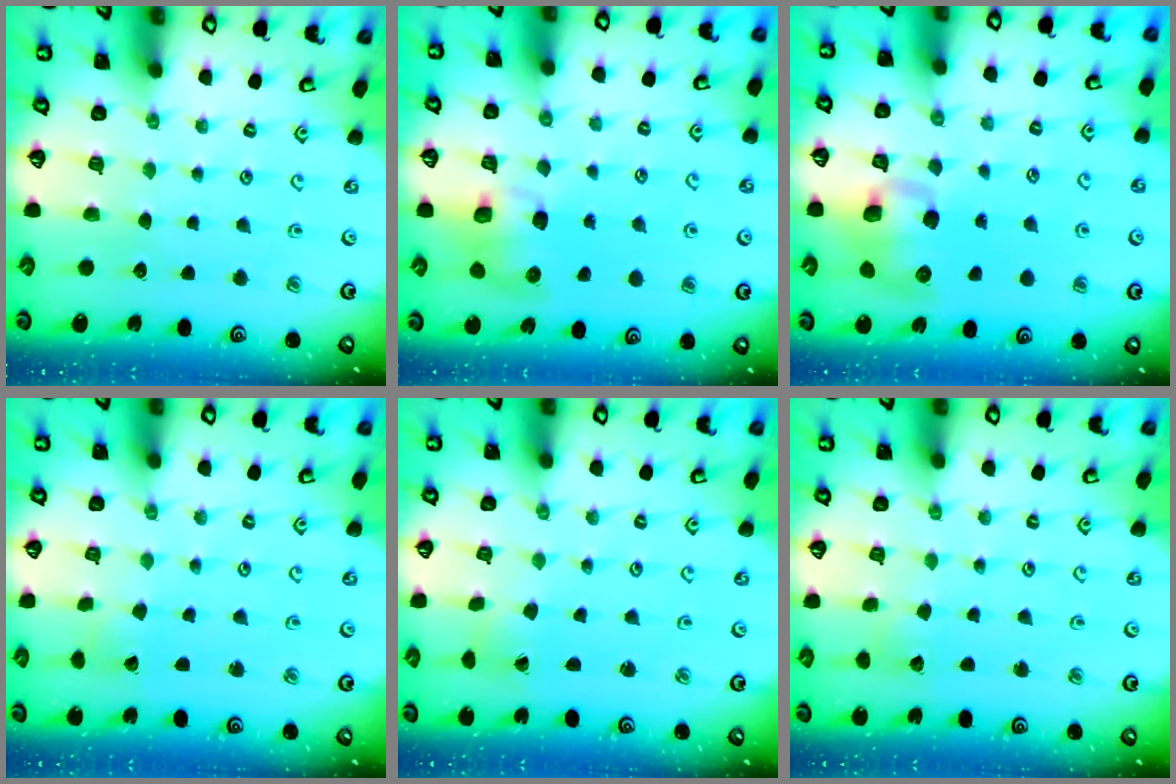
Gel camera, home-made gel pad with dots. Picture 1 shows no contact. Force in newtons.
{"total": 8.3, "press": 8.2, "slide": 0.9}
{"total": 9.4, "press": 9.3, "slide": 1.8}
{"total": 2.6, "press": 2.6, "slide": 0.4}
{"total": 0.6, "press": 0.6, "slide": 0.0}
{"total": 4.8, "press": 4.8, "slide": 0.3}